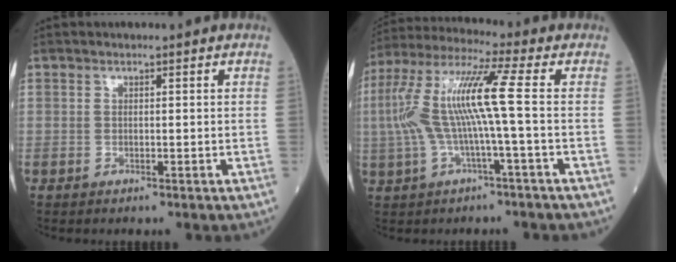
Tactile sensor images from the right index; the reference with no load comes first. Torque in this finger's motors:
{"motor_torque": [1.65, 0.49, 0.84, 0.21]}